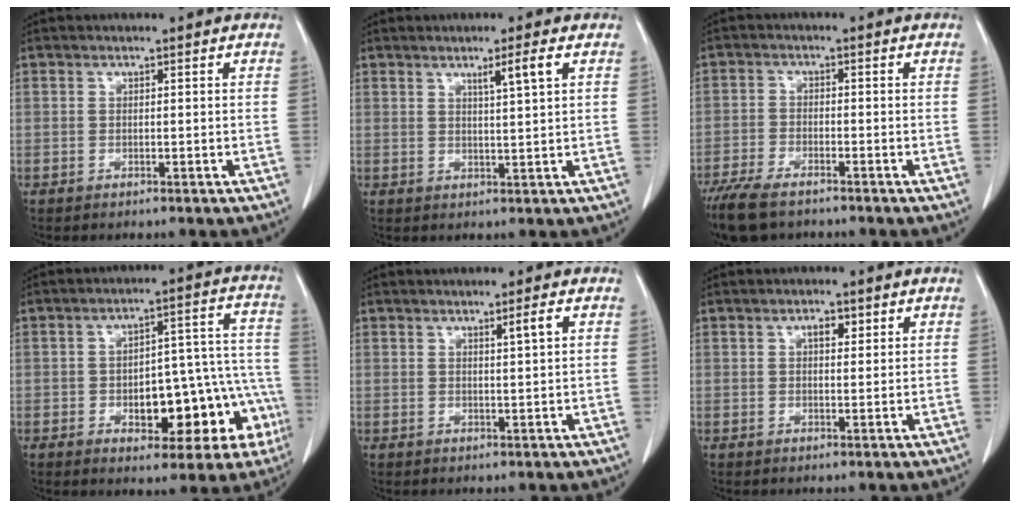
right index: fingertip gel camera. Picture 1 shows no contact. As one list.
[{"total": 3.8, "force": [1.8, -0.2, 3.3], "torque": [-0.057, -0.002, 0.033]}, {"total": 9.6, "force": [-7.3, 3.6, 5.1], "torque": [-0.098, -0.017, -0.129]}, {"total": 18.2, "force": [-5.8, 8.0, 15.3], "torque": [-0.147, 0.057, -0.058]}, {"total": 2.1, "force": [0.9, 0.1, 1.9], "torque": [-0.037, 0.000, 0.019]}, {"total": 2.5, "force": [1.1, 1.3, 1.9], "torque": [-0.033, 0.003, 0.018]}]